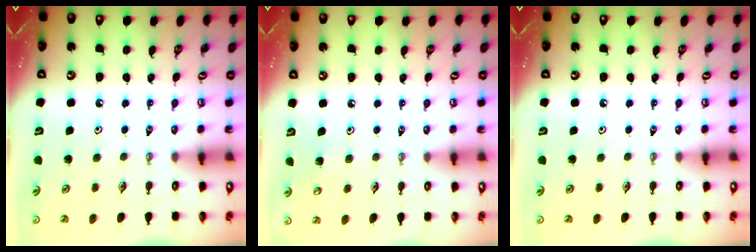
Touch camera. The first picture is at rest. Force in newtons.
{"total": 3.3, "press": 3.3, "slide": 0.2}
{"total": 0.0}